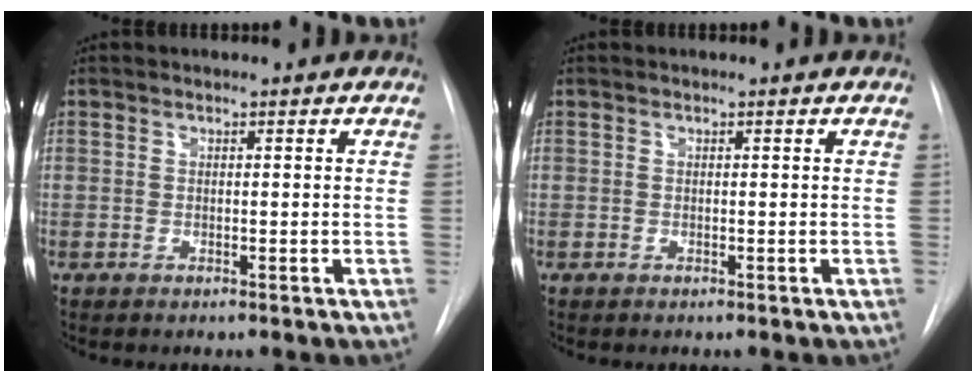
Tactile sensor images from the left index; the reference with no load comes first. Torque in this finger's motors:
{"motor_torque": [0.00, 0.00, 0.00, 0.00]}